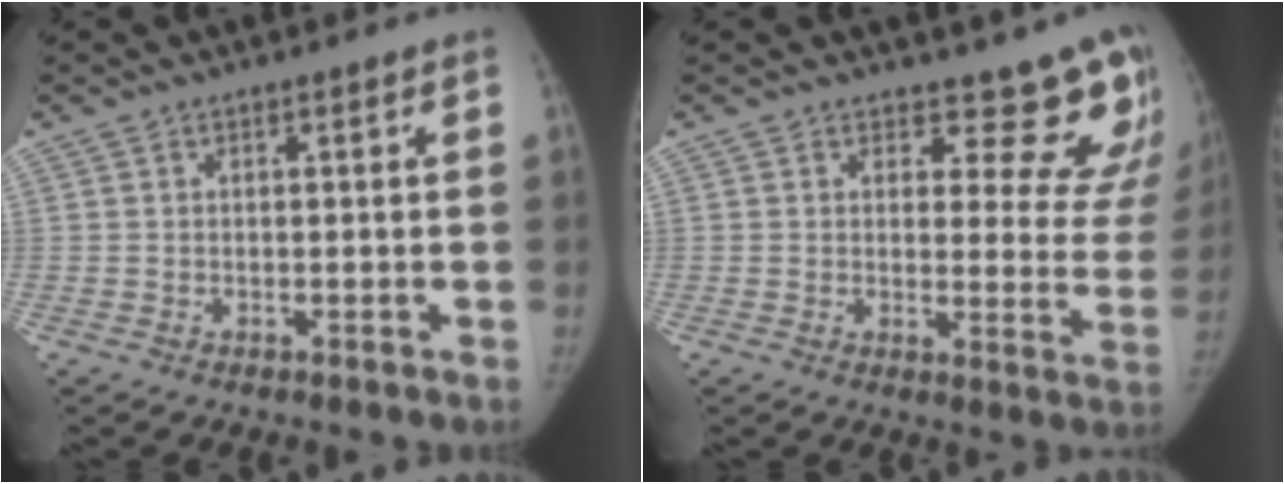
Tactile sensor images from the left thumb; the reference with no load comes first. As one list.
[{"total": 13.6, "force": [12.0, 5.7, 2.9], "torque": [0.028, -0.099, 0.111]}]